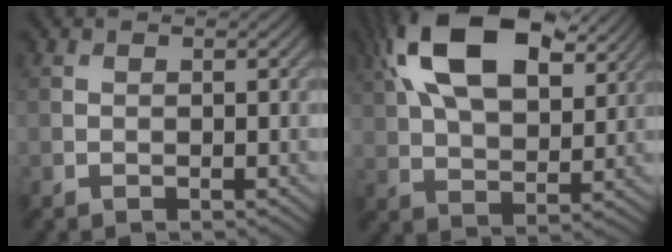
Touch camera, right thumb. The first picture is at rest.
{"total": 17.9, "force": [8.2, 9.3, 12.9], "torque": [-0.252, 0.035, 0.118]}